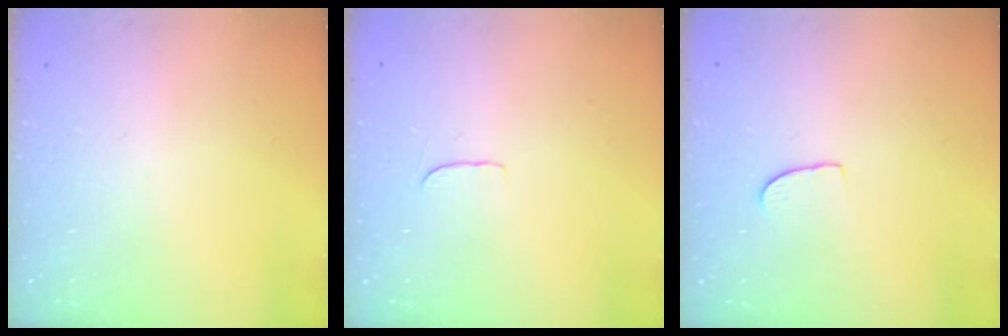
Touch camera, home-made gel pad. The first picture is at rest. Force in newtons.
{"total": 4.1, "press": 4.1, "slide": 0.3}
{"total": 5.4, "press": 5.4, "slide": 0.3}